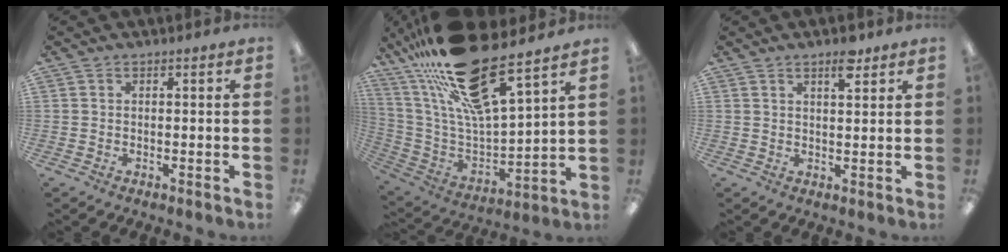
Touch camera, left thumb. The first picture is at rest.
{"total": 23.6, "force": [17.4, 6.2, 14.8], "torque": [-0.280, -0.110, 0.295]}
{"total": 4.9, "force": [3.3, 1.5, 3.2], "torque": [-0.039, -0.015, 0.051]}